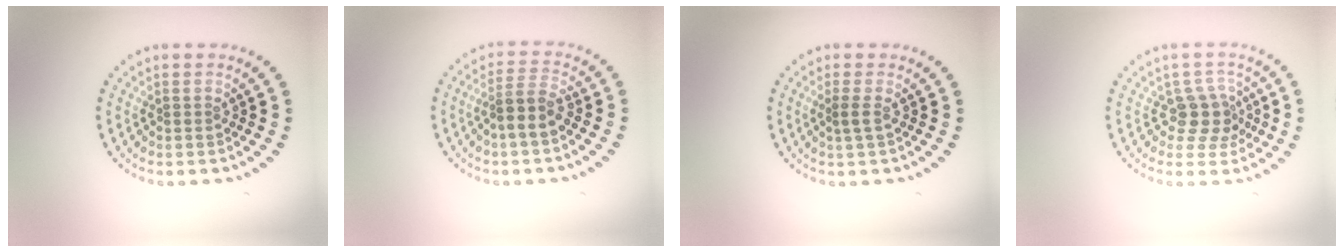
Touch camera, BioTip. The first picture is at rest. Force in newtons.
{"total": 2.7, "press": 2.2, "slide": 1.5}
{"total": 1.0, "press": 0.8, "slide": 0.5}
{"total": 3.0, "press": 2.4, "slide": 1.7}